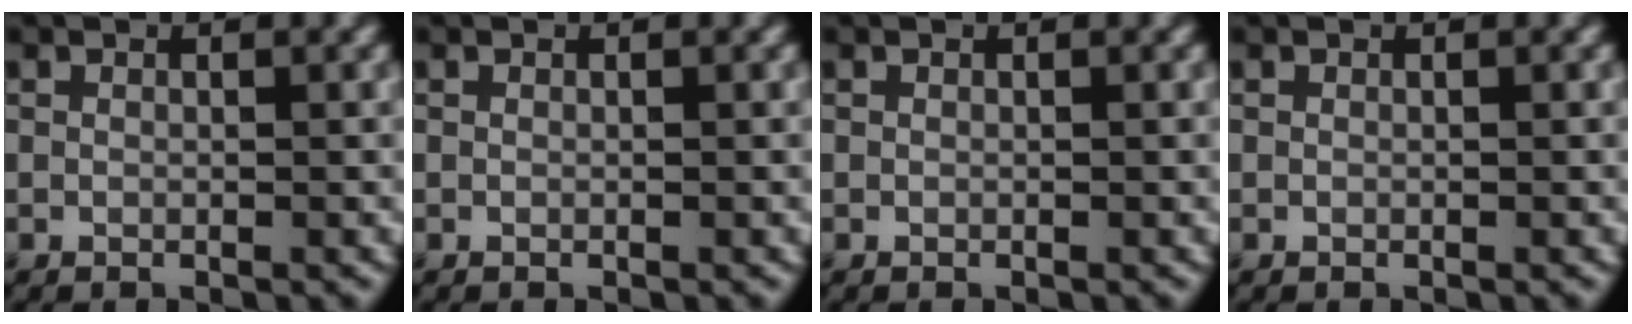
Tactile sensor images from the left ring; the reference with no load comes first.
{"total": 0.0}
{"total": 0.0}
{"total": 0.0}